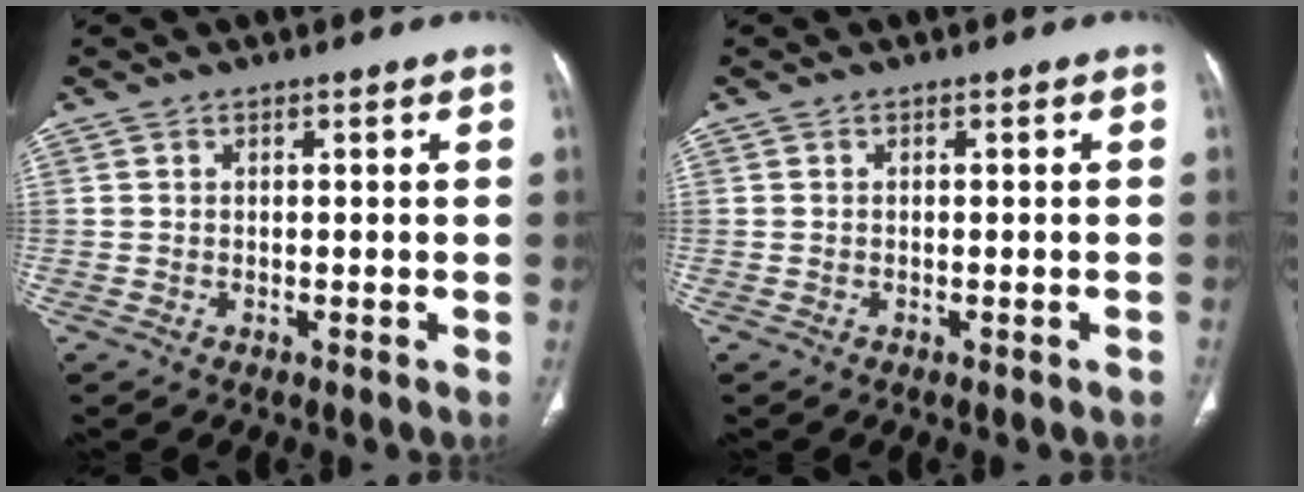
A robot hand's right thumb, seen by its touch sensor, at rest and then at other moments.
{"total": 0.6, "force": [-0.5, 0.1, 0.3], "torque": [-0.008, 0.004, -0.005]}